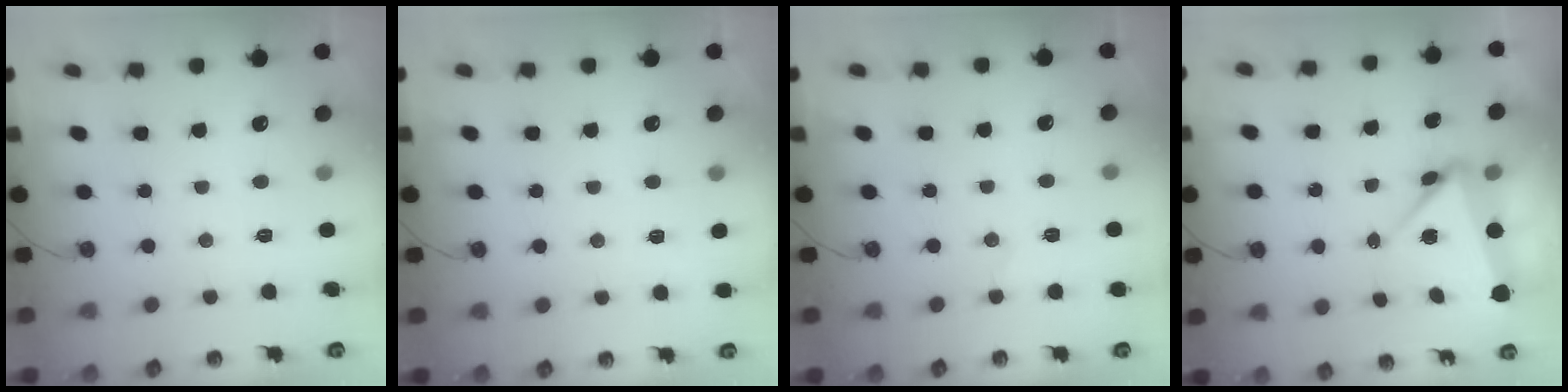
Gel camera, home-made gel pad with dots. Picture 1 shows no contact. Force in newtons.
{"total": 2.8, "press": 2.3, "slide": 1.5}
{"total": 4.3, "press": 4.3, "slide": 0.4}
{"total": 7.8, "press": 4.9, "slide": 6.0}